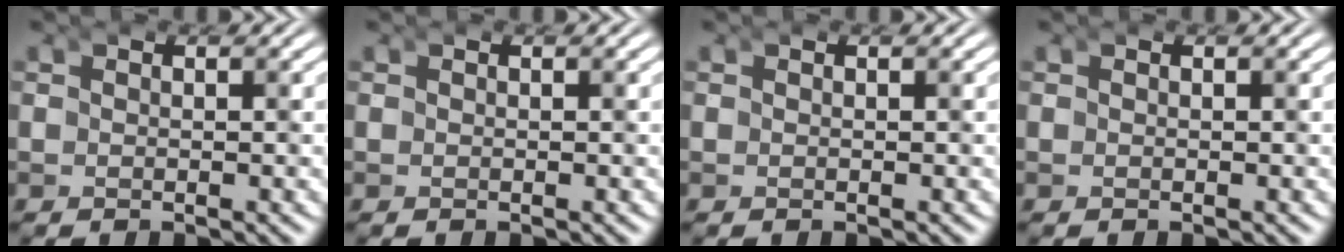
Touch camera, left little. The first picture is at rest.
{"total": 0.0}
{"total": 0.0}
{"total": 0.0}